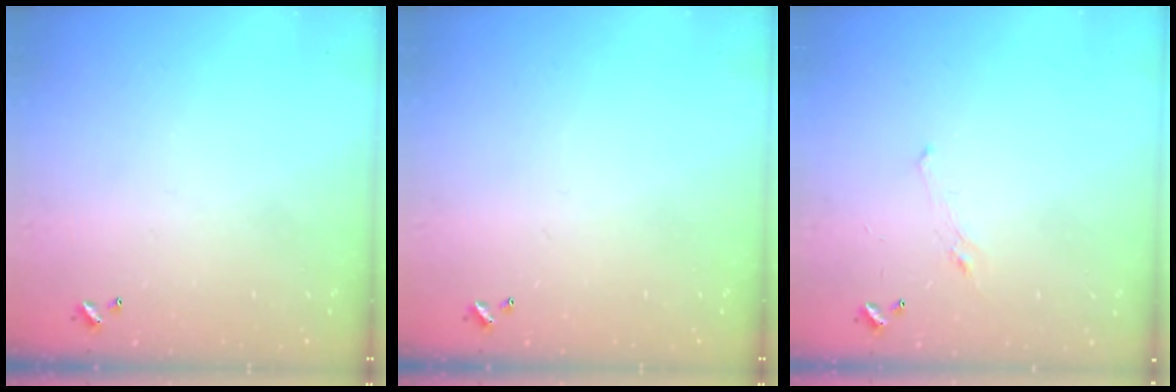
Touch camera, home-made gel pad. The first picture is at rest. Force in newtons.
{"total": 0.0}
{"total": 0.8, "press": 0.1, "slide": 0.8}